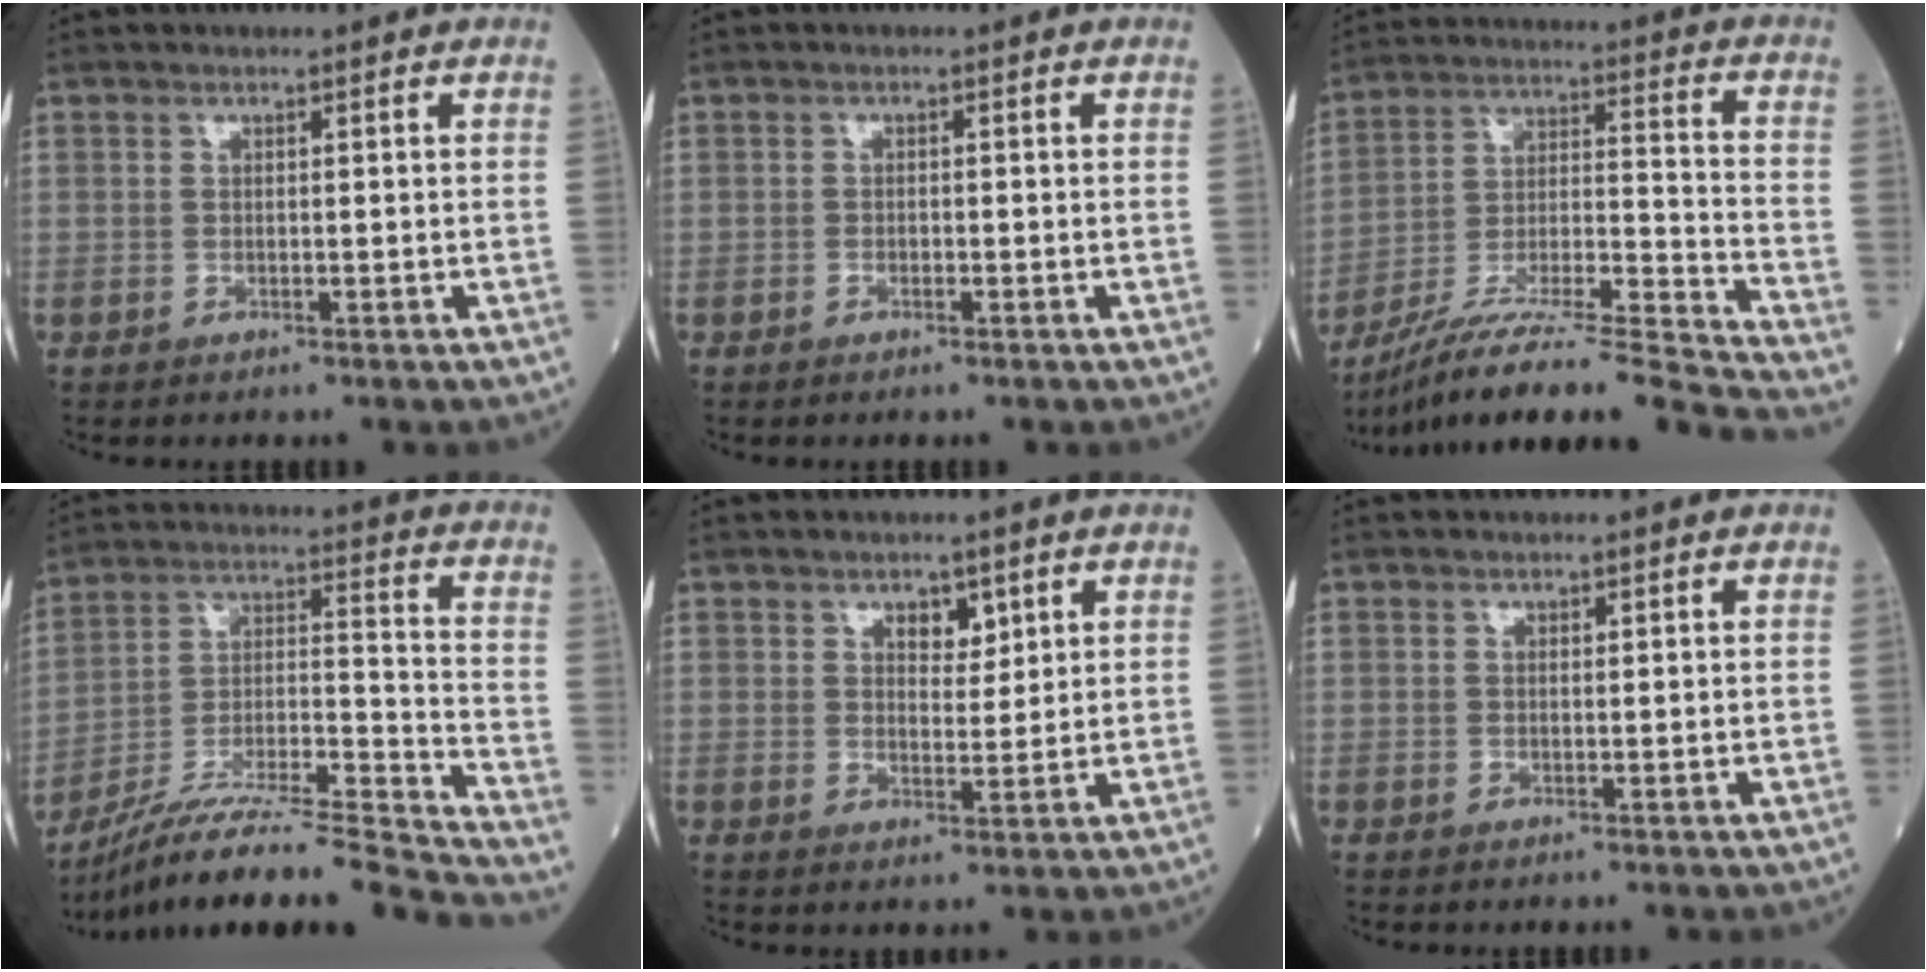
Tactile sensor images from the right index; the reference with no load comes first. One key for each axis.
{"total": 0.6, "fx": -0.3, "fy": 0.3, "fz": 0.4, "tx": -0.010, "ty": 0.002, "tz": -0.004}
{"total": 22.9, "fx": -20.3, "fy": -1.8, "fz": 10.5, "tx": -0.156, "ty": -0.012, "tz": -0.334}
{"total": 22.7, "fx": -20.2, "fy": -1.6, "fz": 10.2, "tx": -0.162, "ty": -0.014, "tz": -0.341}
{"total": 3.4, "fx": 2.0, "fy": 1.8, "fz": 2.1, "tx": -0.028, "ty": -0.001, "tz": 0.033}
{"total": 0.8, "fx": 0.6, "fy": 0.4, "fz": 0.4, "tx": -0.004, "ty": -0.004, "tz": 0.009}